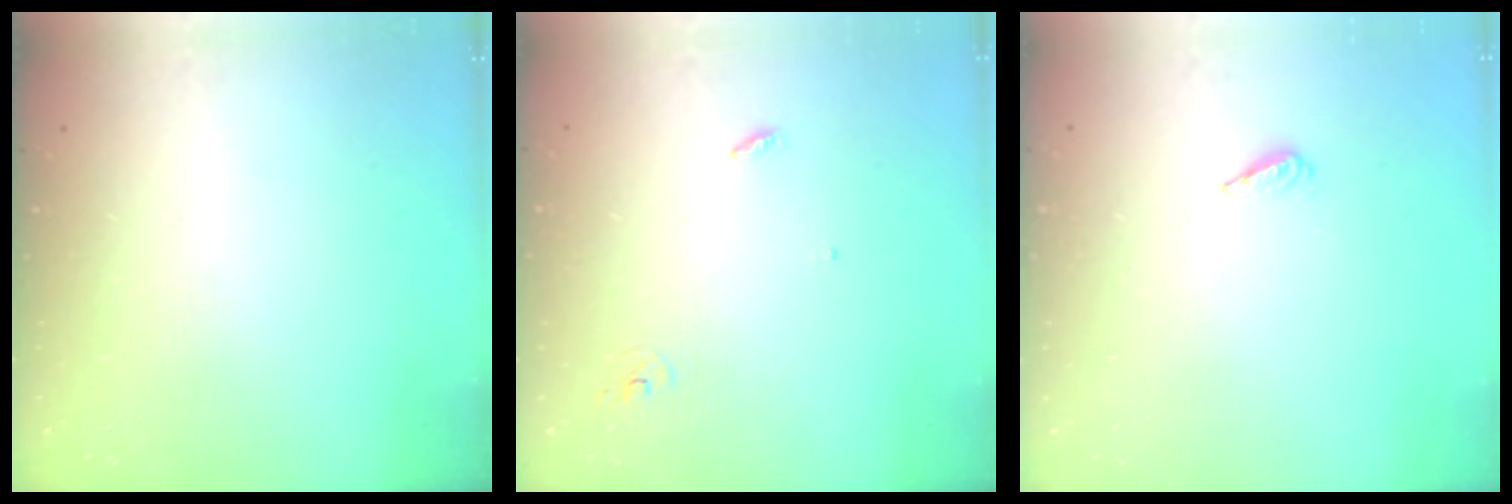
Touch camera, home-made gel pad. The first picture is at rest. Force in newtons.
{"total": 3.0, "press": 2.9, "slide": 0.2}
{"total": 2.1, "press": 1.9, "slide": 0.8}